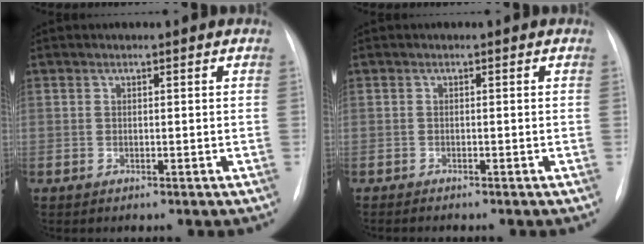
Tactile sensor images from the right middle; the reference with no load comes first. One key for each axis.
{"total": 1.3, "fx": -1.2, "fy": 0.2, "fz": 0.5, "tx": -0.012, "ty": -0.004, "tz": -0.016}